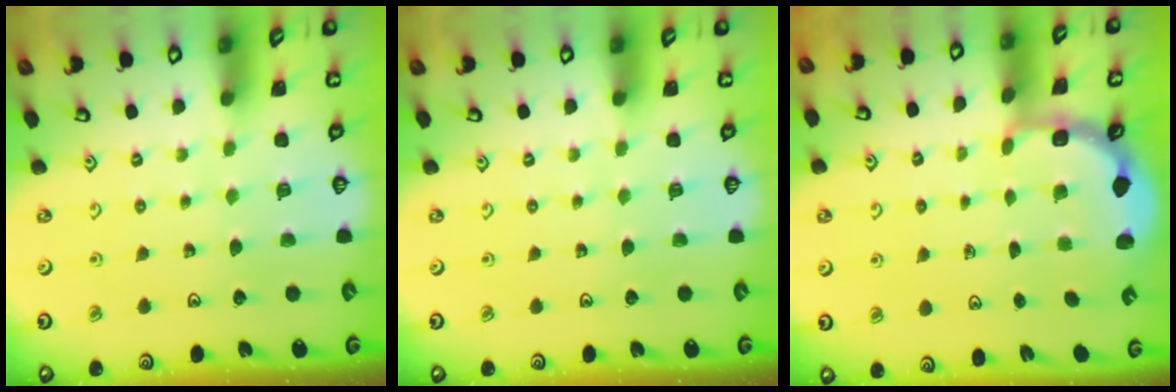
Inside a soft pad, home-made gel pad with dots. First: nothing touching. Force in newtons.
{"total": 0.0}
{"total": 2.8, "press": 2.5, "slide": 1.4}